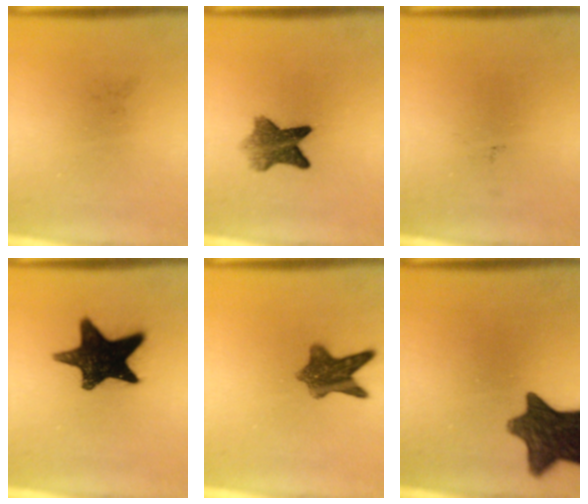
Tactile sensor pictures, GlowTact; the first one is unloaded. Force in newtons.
{"total": 6.4}
{"total": 0.0}
{"total": 16.8}
{"total": 8.0}
{"total": 11.9}